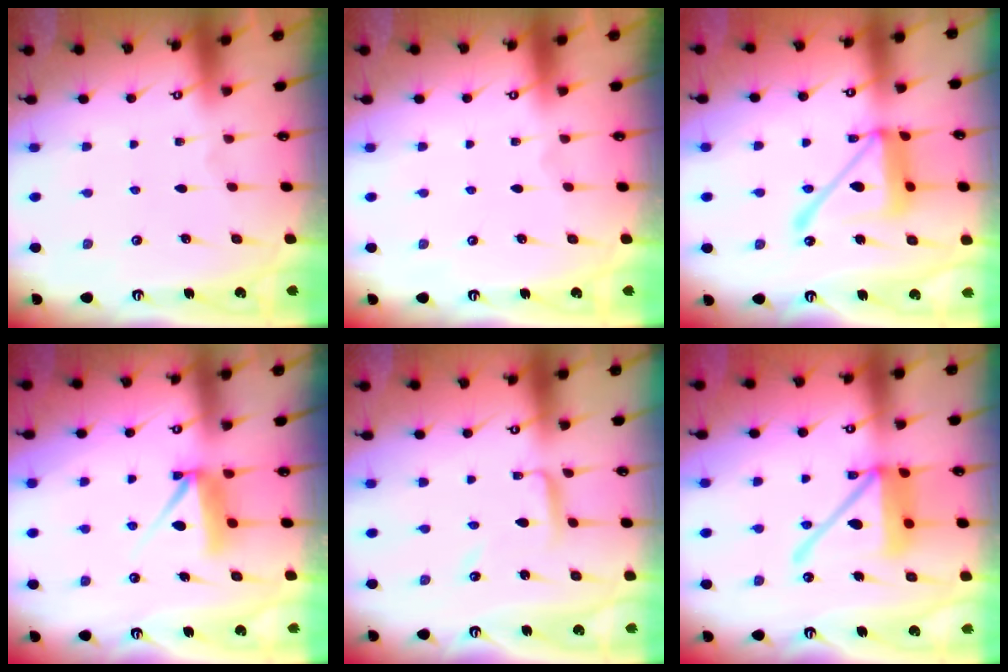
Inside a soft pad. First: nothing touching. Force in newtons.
{"total": 0.0}
{"total": 19.8, "press": 19.7, "slide": 2.0}
{"total": 7.5, "press": 7.5, "slide": 0.6}
{"total": 6.2, "press": 6.2, "slide": 0.4}
{"total": 16.2, "press": 16.1, "slide": 1.9}